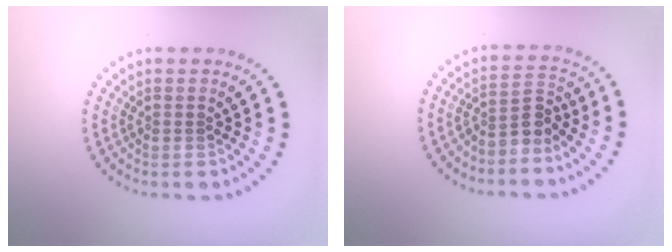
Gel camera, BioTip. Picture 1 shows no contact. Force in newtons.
{"total": 2.8, "press": 2.0, "slide": 1.9}